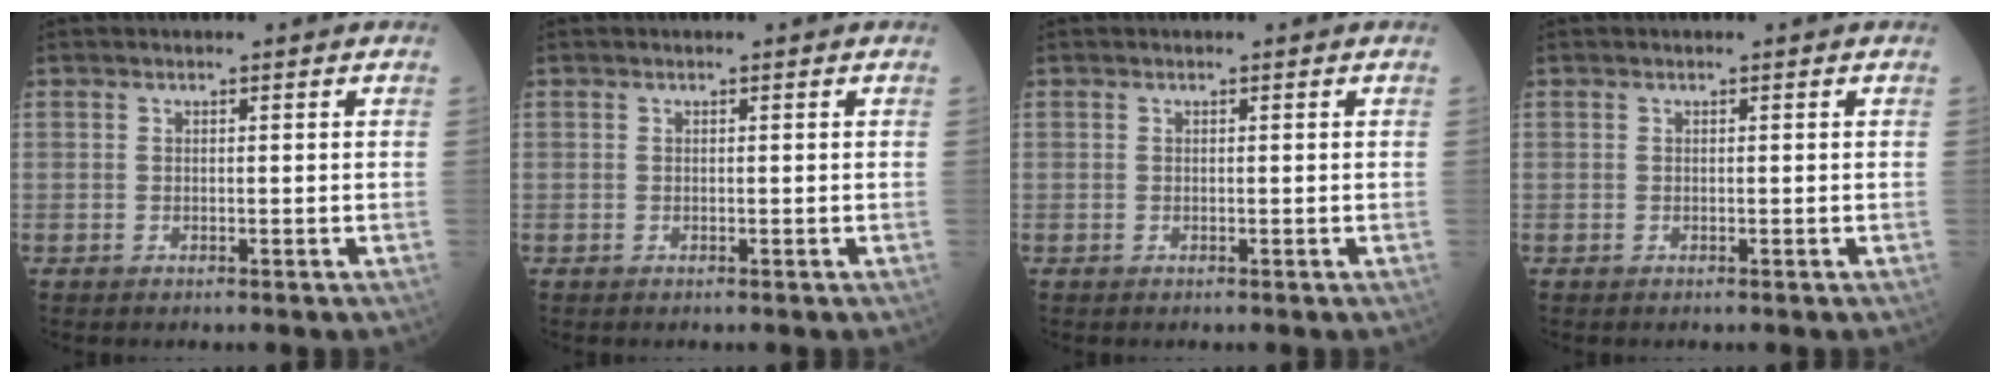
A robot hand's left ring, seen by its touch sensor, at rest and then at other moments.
{"total": 0.0}
{"total": 0.0}
{"total": 0.0}